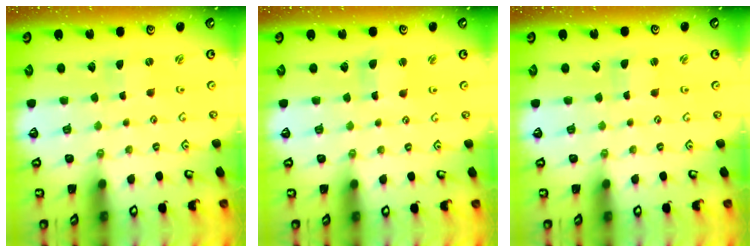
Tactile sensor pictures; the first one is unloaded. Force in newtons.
{"total": 2.2, "press": 2.2, "slide": 0.3}
{"total": 1.0, "press": 1.0, "slide": 0.0}